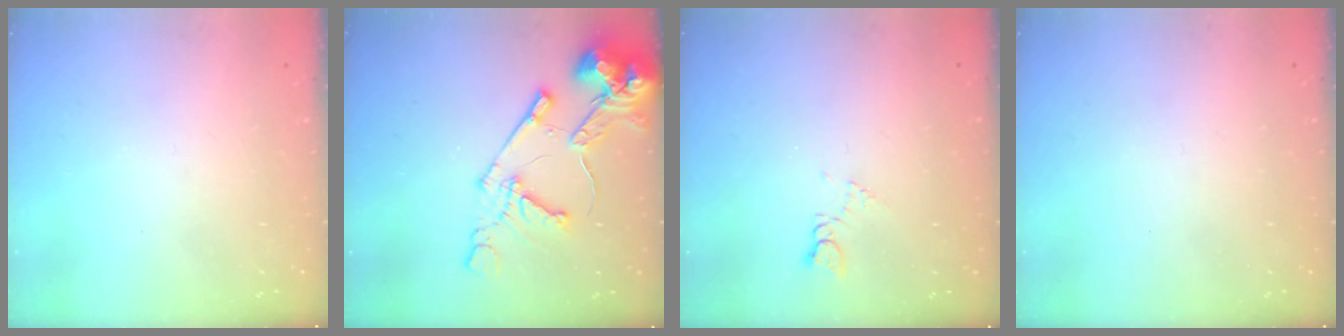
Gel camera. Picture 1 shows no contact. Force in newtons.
{"total": 14.5, "press": 14.4, "slide": 1.8}
{"total": 2.6, "press": 2.6, "slide": 0.4}
{"total": 0.0}